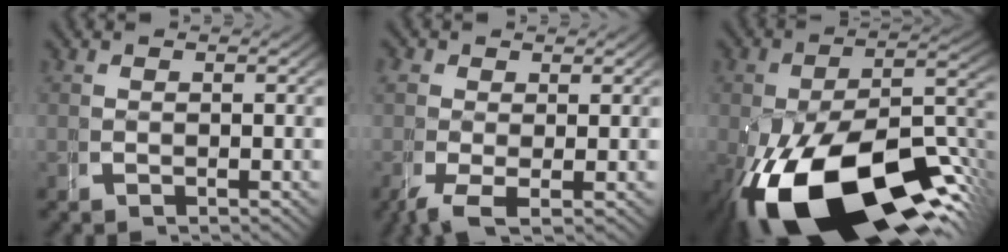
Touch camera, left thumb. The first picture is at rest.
{"total": 3.8, "force": [-1.2, 2.4, 2.6], "torque": [-0.066, -0.031, -0.008]}
{"total": 20.7, "force": [-6.8, 11.1, 16.1], "torque": [-0.285, -0.059, -0.067]}